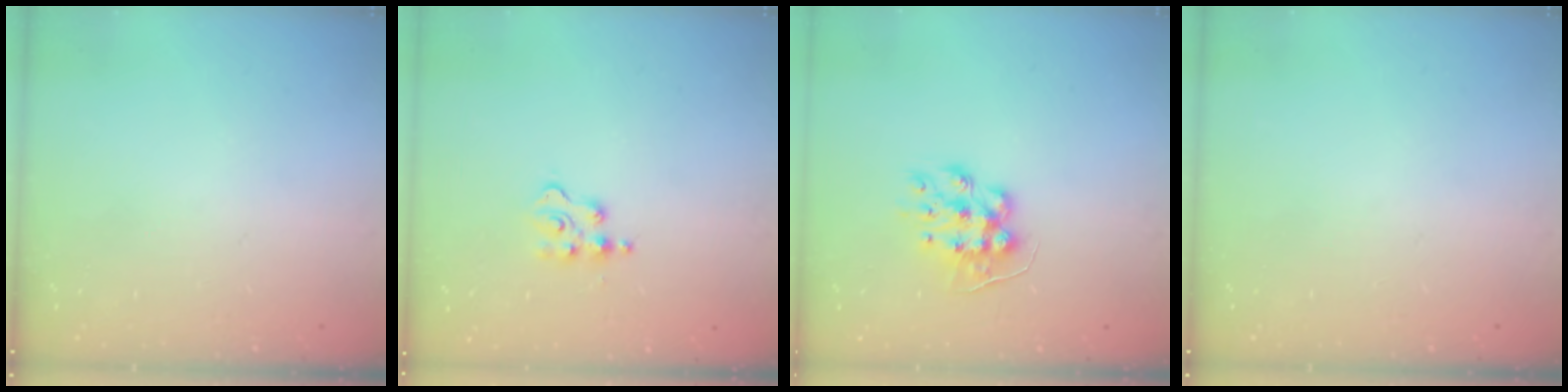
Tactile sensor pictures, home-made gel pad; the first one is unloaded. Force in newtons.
{"total": 3.9, "press": 3.8, "slide": 0.5}
{"total": 10.0, "press": 10.0, "slide": 0.3}
{"total": 0.0}